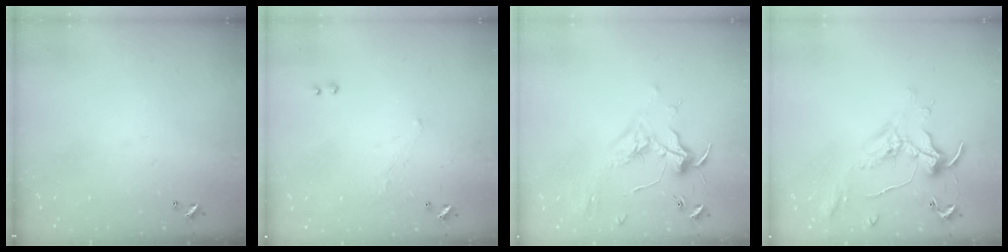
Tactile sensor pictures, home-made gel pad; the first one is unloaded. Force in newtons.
{"total": 1.2, "press": 0.8, "slide": 0.9}
{"total": 2.0, "press": 1.8, "slide": 0.7}
{"total": 1.1, "press": 1.0, "slide": 0.4}